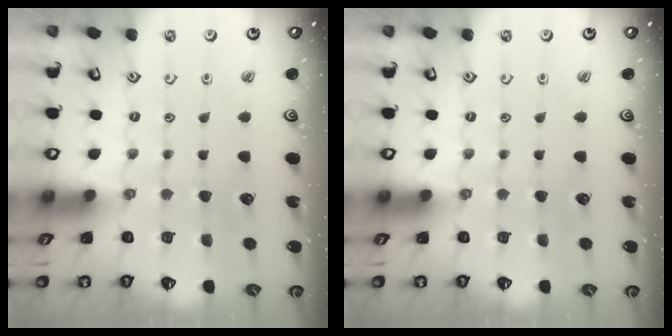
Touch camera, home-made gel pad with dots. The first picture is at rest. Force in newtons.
{"total": 0.0}